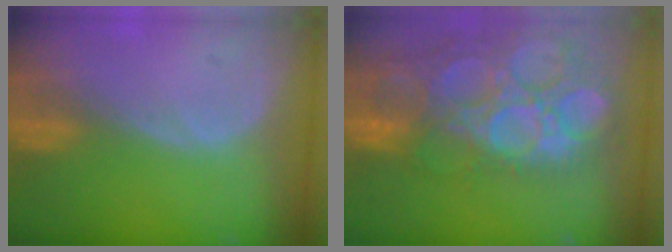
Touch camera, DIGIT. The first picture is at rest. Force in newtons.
{"total": 15.7, "press": 12.9, "slide": 8.9}